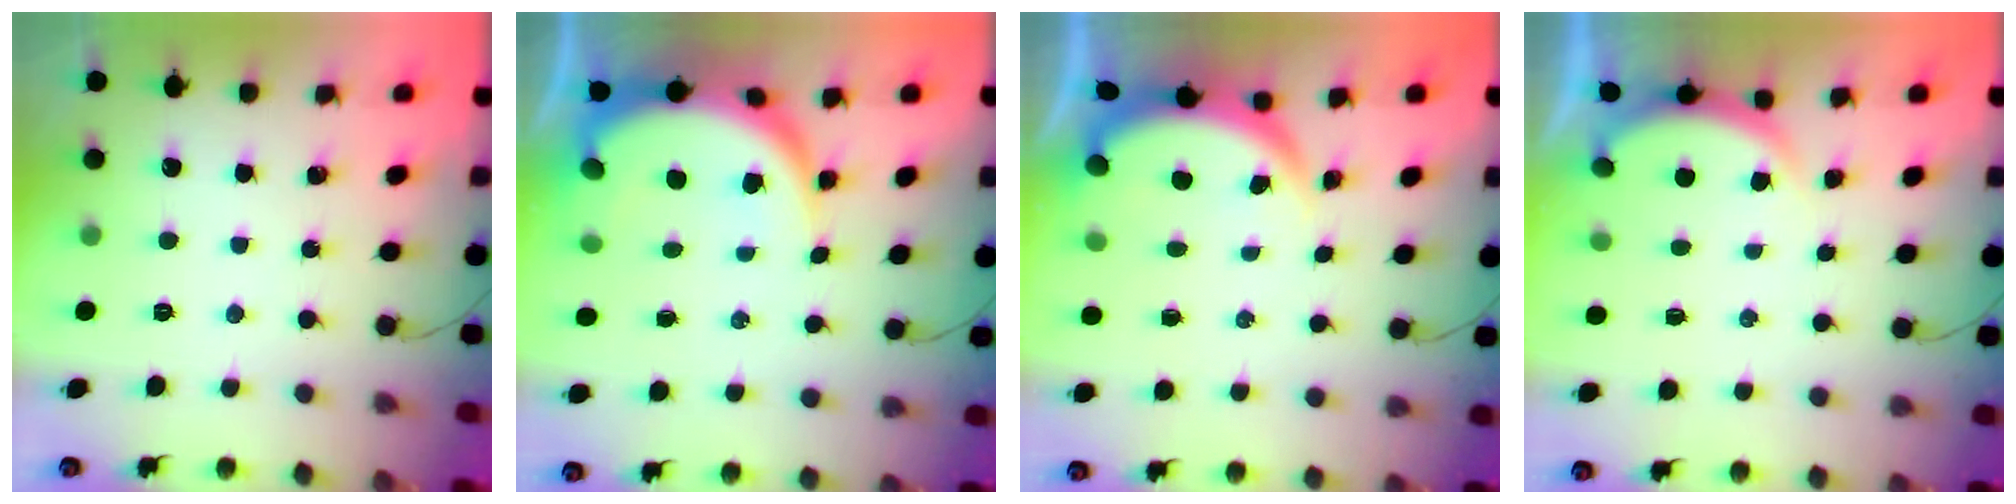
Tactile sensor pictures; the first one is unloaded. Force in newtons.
{"total": 10.8, "press": 10.7, "slide": 1.1}
{"total": 3.9, "press": 3.9, "slide": 0.2}
{"total": 3.0, "press": 2.9, "slide": 0.6}